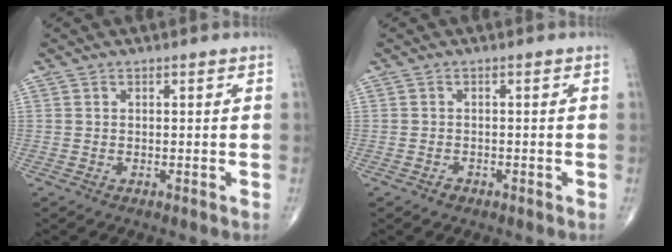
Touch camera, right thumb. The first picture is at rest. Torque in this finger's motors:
{"motor_torque": [-0.04, -0.01, 0.06, 0.09, 0.00]}